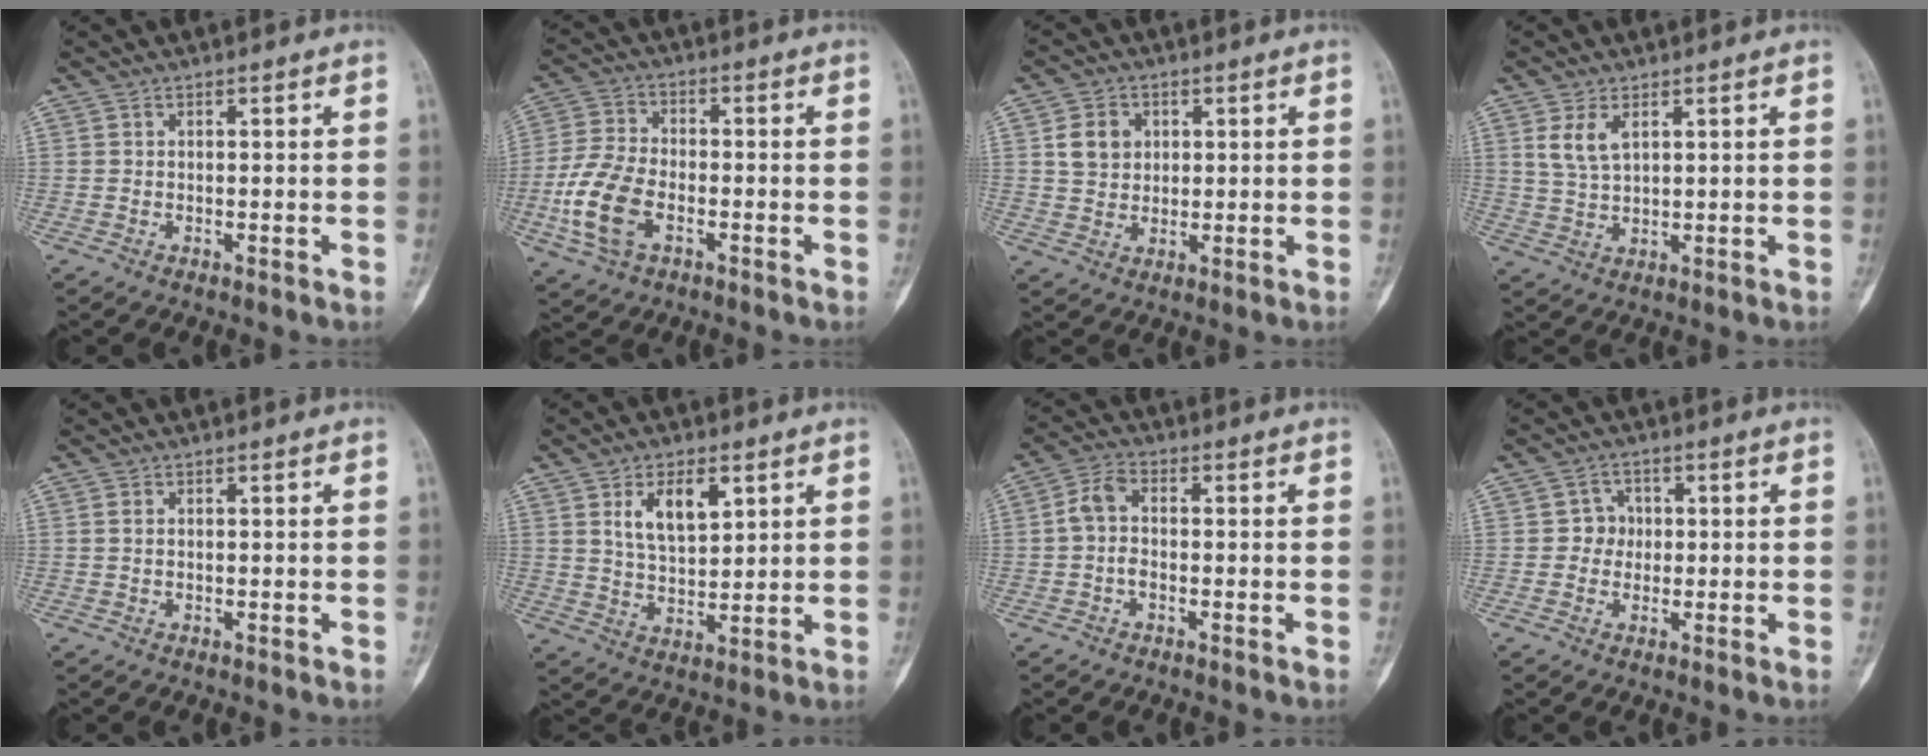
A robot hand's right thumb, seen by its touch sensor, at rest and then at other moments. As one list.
[{"total": 11.4, "force": [-3.5, 6.7, 8.5], "torque": [-0.186, 0.010, -0.071]}, {"total": 6.0, "force": [1.7, 5.0, 2.8], "torque": [-0.029, -0.006, 0.029]}, {"total": 4.8, "force": [2.1, 2.5, 3.6], "torque": [-0.070, -0.007, 0.050]}, {"total": 0.5, "force": [0.2, 0.3, 0.3], "torque": [-0.008, 0.002, 0.005]}, {"total": 8.7, "force": [3.8, 4.5, 6.5], "torque": [-0.095, -0.020, 0.072]}, {"total": 4.8, "force": [-0.6, 2.9, 3.7], "torque": [-0.073, 0.020, -0.020]}, {"total": 3.4, "force": [0.1, 3.2, 1.0], "torque": [0.011, 0.010, -0.006]}]